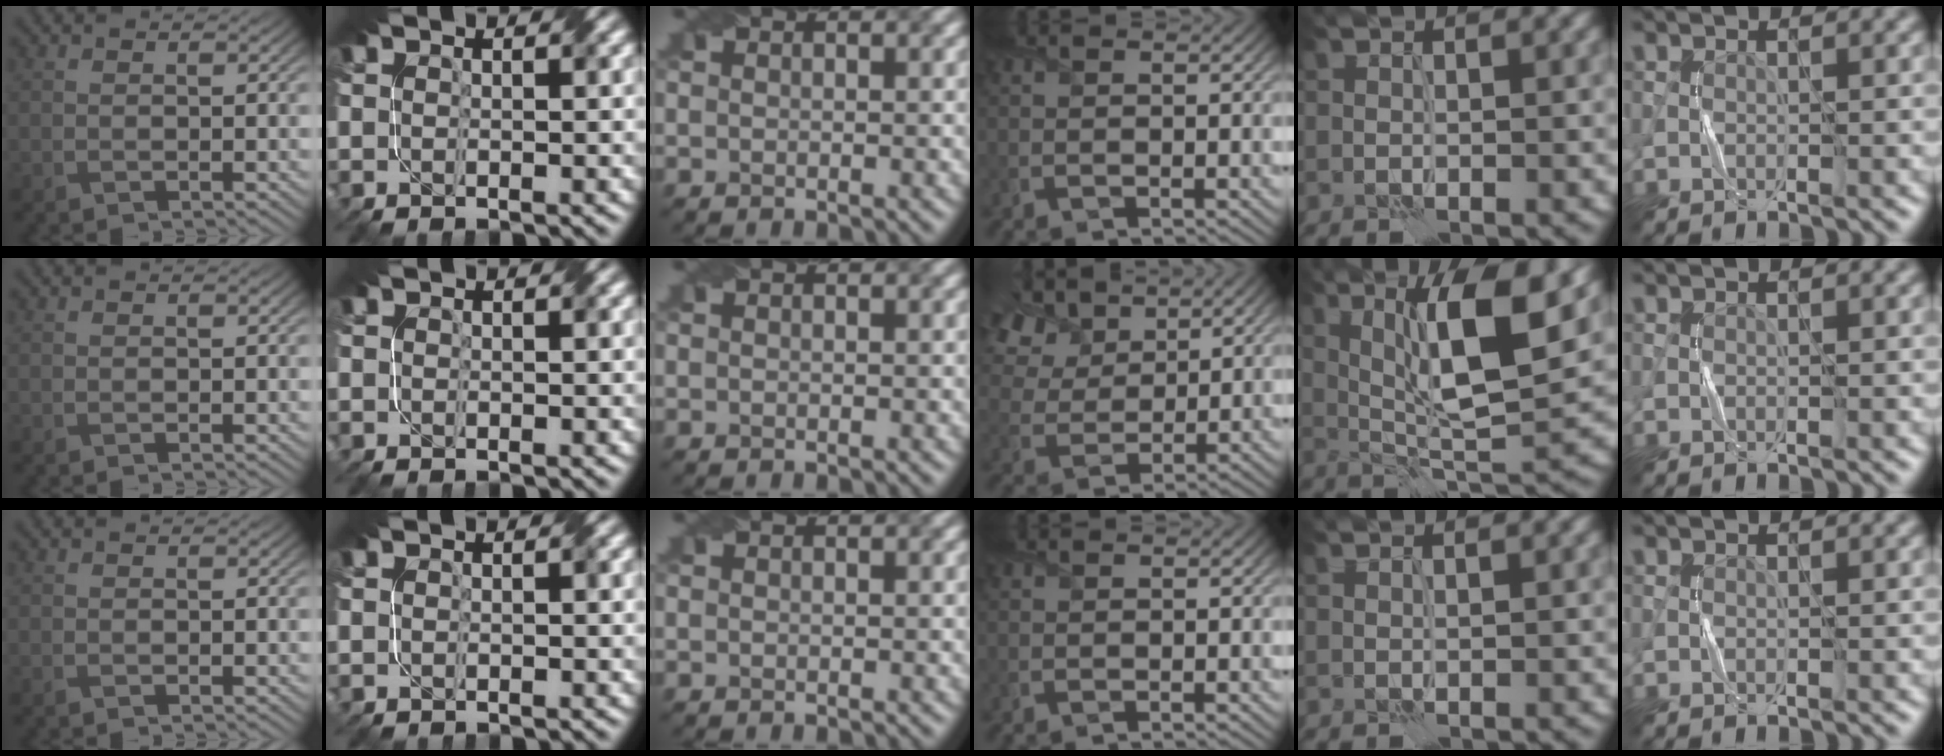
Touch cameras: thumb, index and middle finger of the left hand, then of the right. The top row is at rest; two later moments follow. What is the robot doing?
{"motion": "fold", "object": "napkin"}